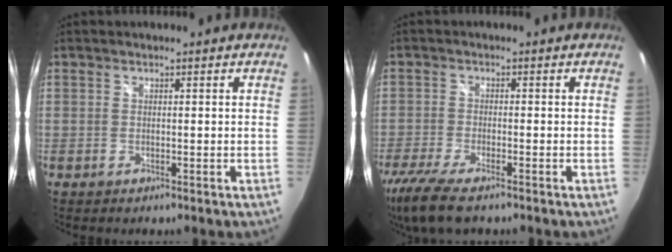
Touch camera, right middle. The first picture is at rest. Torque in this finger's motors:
{"motor_torque": [1.10, -1.03, 0.12, 0.10]}